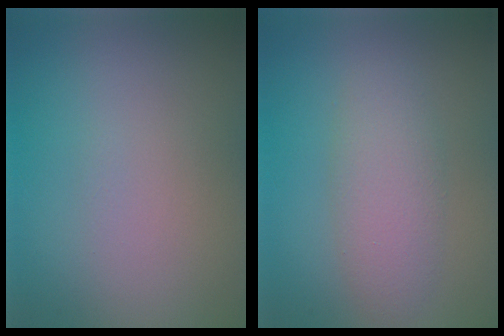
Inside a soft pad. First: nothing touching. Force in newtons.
{"total": 3.5, "press": 3.5, "slide": 0.2}